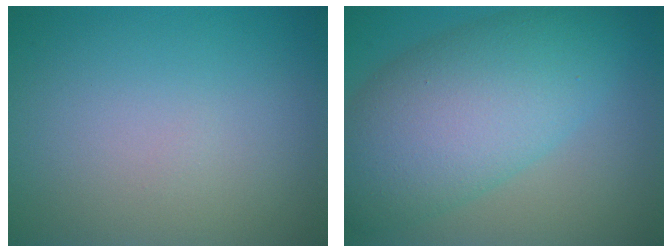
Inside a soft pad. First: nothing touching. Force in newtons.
{"total": 9.8, "press": 9.8, "slide": 0.2}